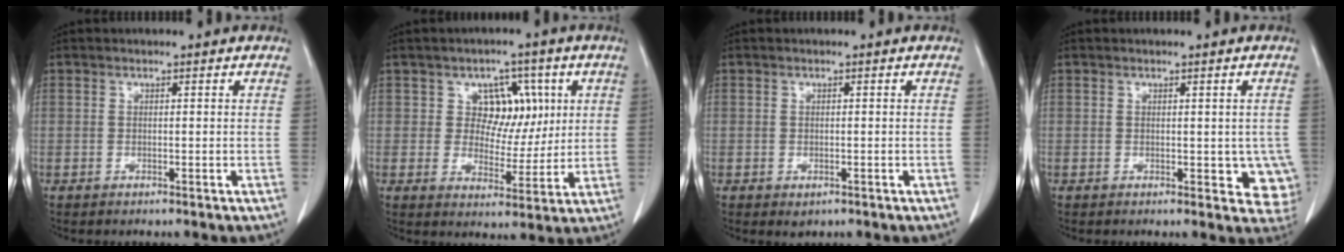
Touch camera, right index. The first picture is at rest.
{"total": 7.1, "force": [2.1, 5.6, 3.8], "torque": [-0.040, 0.016, 0.038]}
{"total": 1.8, "force": [-0.9, 1.1, 1.1], "torque": [-0.013, -0.002, -0.001]}
{"total": 5.4, "force": [-0.8, 3.1, 4.4], "torque": [-0.025, -0.004, -0.008]}